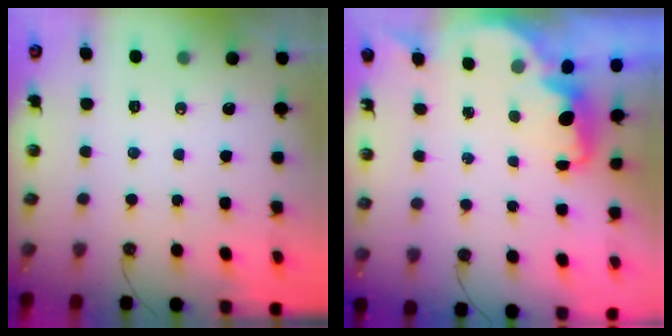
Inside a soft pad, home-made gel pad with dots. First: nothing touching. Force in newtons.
{"total": 2.3, "press": 2.2, "slide": 0.6}